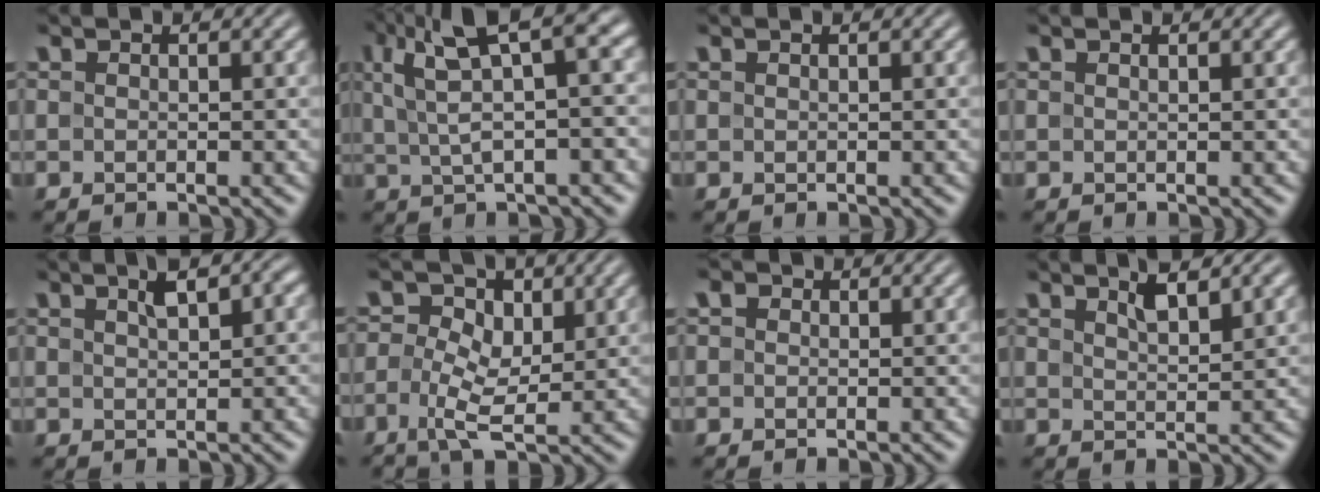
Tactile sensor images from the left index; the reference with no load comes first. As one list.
[{"total": 7.9, "force": [3.2, 2.2, 6.8], "torque": [-0.130, 0.018, 0.059]}, {"total": 0.0}, {"total": 0.0}, {"total": 2.9, "force": [1.2, 0.8, 2.4], "torque": [-0.041, 0.008, 0.024]}, {"total": 4.1, "force": [0.1, 2.6, 3.2], "torque": [-0.064, 0.005, -0.002]}, {"total": 0.9, "force": [0.3, 0.8, 0.3], "torque": [-0.006, 0.001, -0.004]}, {"total": 3.0, "force": [1.9, 0.7, 2.2], "torque": [-0.043, 0.000, 0.035]}]